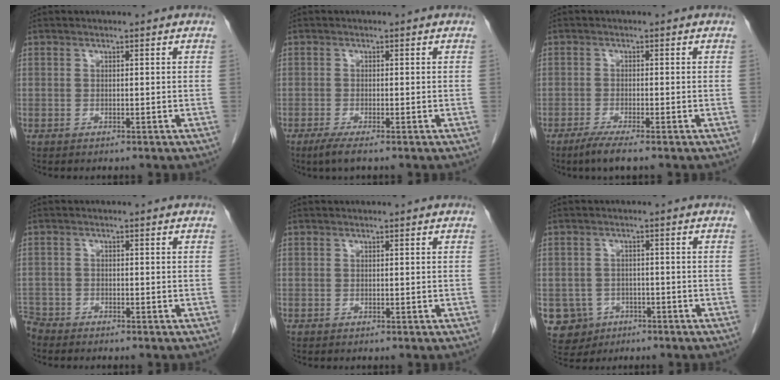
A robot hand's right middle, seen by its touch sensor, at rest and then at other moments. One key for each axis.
{"total": 2.3, "fx": -1.5, "fy": 0.0, "fz": 1.7, "tx": -0.040, "ty": -0.009, "tz": -0.031}
{"total": 3.1, "fx": -2.2, "fy": -0.2, "fz": 2.2, "tx": -0.048, "ty": -0.010, "tz": -0.044}
{"total": 2.8, "fx": -2.7, "fy": 0.6, "fz": -0.1, "tx": 0.002, "ty": -0.007, "tz": -0.052}
{"total": 0.0}
{"total": 6.2, "fx": -2.7, "fy": 5.5, "fz": 0.8, "tx": -0.021, "ty": 0.007, "tz": -0.035}